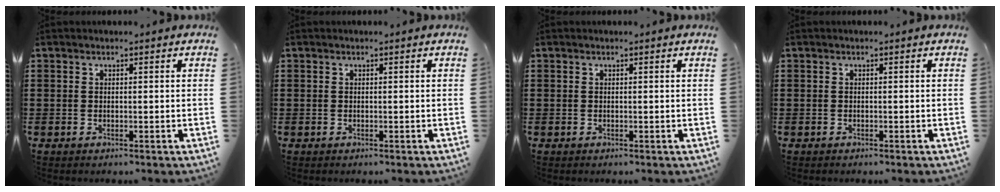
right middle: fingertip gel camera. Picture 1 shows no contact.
{"total": 0.0}
{"total": 0.0}
{"total": 0.0}